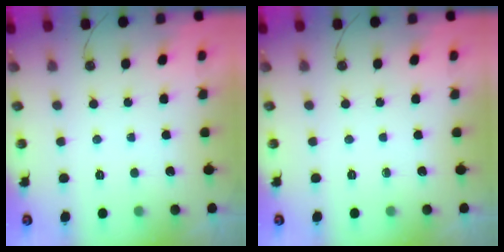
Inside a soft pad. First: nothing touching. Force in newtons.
{"total": 0.0}